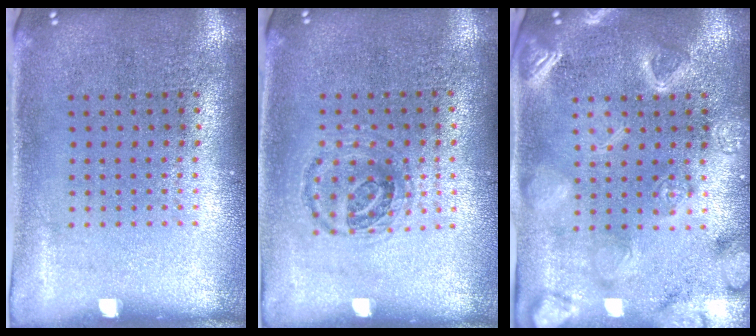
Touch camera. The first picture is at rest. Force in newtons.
{"total": 1.0, "press": 0.9, "slide": 0.2}
{"total": 3.2, "press": 3.1, "slide": 0.9}